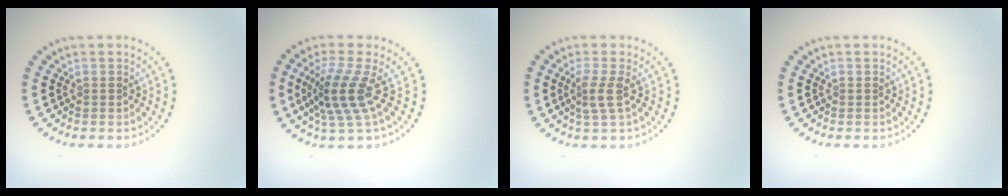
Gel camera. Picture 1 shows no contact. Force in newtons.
{"total": 4.1, "press": 2.9, "slide": 2.8}
{"total": 2.1, "press": 1.6, "slide": 1.5}
{"total": 0.0}